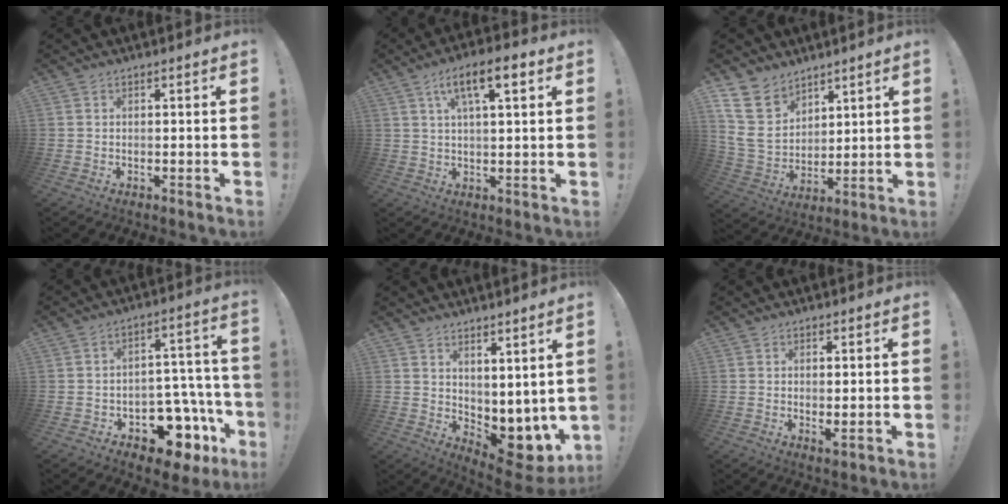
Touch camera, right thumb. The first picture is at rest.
{"total": 9.5, "force": [4.0, 2.6, 8.2], "torque": [-0.128, -0.010, 0.065]}
{"total": 16.2, "force": [9.4, 11.0, 7.3], "torque": [-0.145, -0.059, 0.182]}
{"total": 13.5, "force": [-7.9, 8.1, 7.4], "torque": [-0.051, 0.068, -0.122]}
{"total": 5.5, "force": [1.6, 3.9, 3.5], "torque": [-0.021, -0.044, 0.038]}
{"total": 2.1, "force": [0.5, 0.5, 2.0], "torque": [-0.023, -0.008, 0.007]}